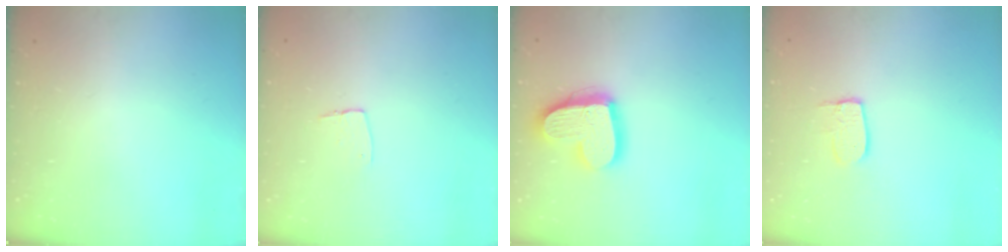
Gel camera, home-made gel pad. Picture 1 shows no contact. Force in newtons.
{"total": 4.9, "press": 4.8, "slide": 0.3}
{"total": 18.3, "press": 18.3, "slide": 1.6}
{"total": 7.0, "press": 7.0, "slide": 0.3}